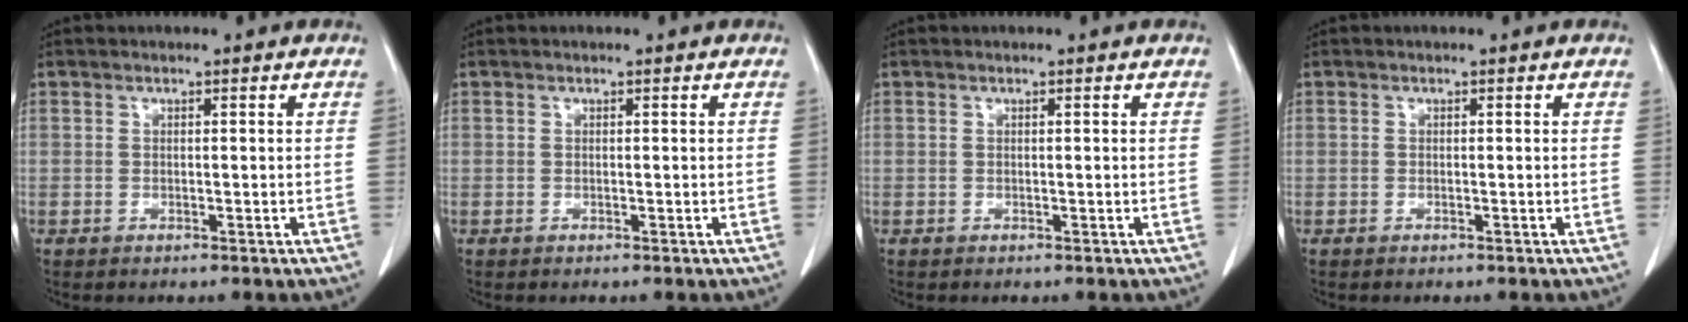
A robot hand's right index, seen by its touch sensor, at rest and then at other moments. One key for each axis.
{"total": 0.0}
{"total": 0.0}
{"total": 0.0}